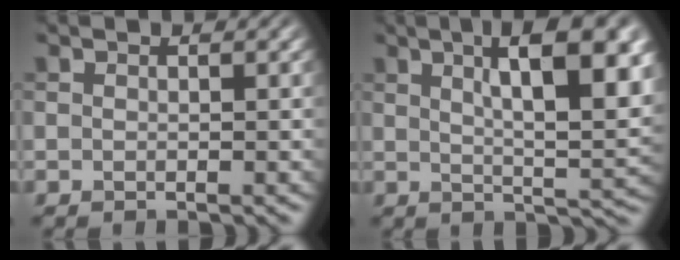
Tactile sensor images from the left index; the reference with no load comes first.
{"total": 10.1, "force": [3.1, 3.0, 9.2], "torque": [-0.110, 0.008, 0.057]}